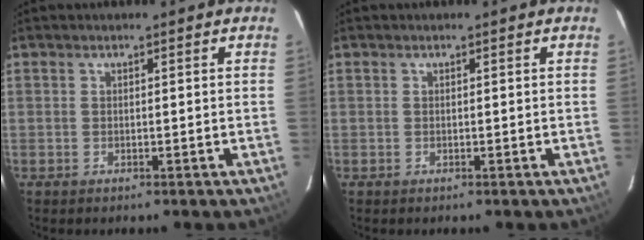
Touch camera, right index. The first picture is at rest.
{"total": 0.0}